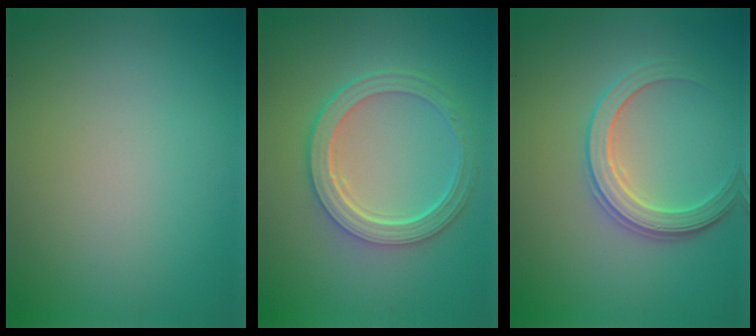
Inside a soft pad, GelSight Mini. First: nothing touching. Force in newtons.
{"total": 5.2, "press": 4.0, "slide": 3.3}
{"total": 3.0, "press": 3.0, "slide": 0.6}